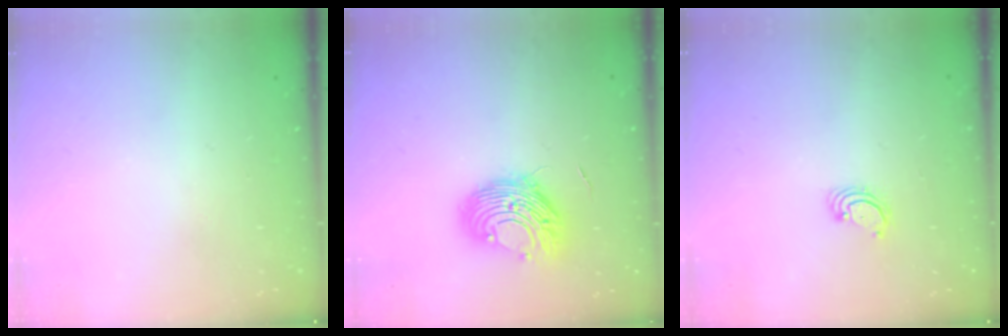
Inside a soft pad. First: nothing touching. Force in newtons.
{"total": 11.1, "press": 11.1, "slide": 0.9}
{"total": 2.8, "press": 2.8, "slide": 0.2}